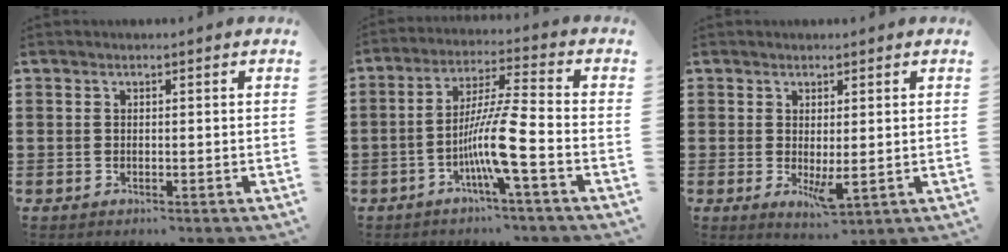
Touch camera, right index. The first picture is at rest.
{"total": 9.5, "force": [-3.7, 0.2, 8.8], "torque": [-0.184, -0.013, -0.078]}
{"total": 3.9, "force": [0.3, 1.4, 3.6], "torque": [-0.057, -0.006, 0.009]}